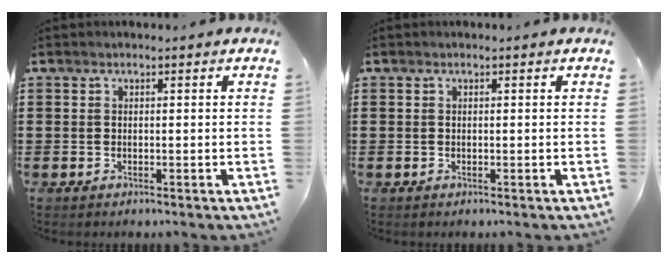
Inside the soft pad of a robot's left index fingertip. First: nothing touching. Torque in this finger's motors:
{"motor_torque": [-0.01, -0.01, 0.00, 0.00]}